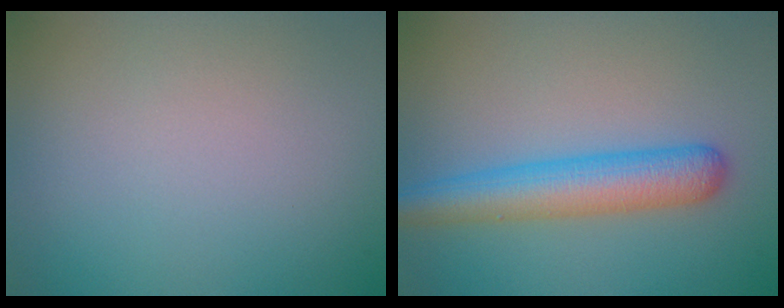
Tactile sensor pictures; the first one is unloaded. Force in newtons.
{"total": 4.8, "press": 4.8, "slide": 0.2}